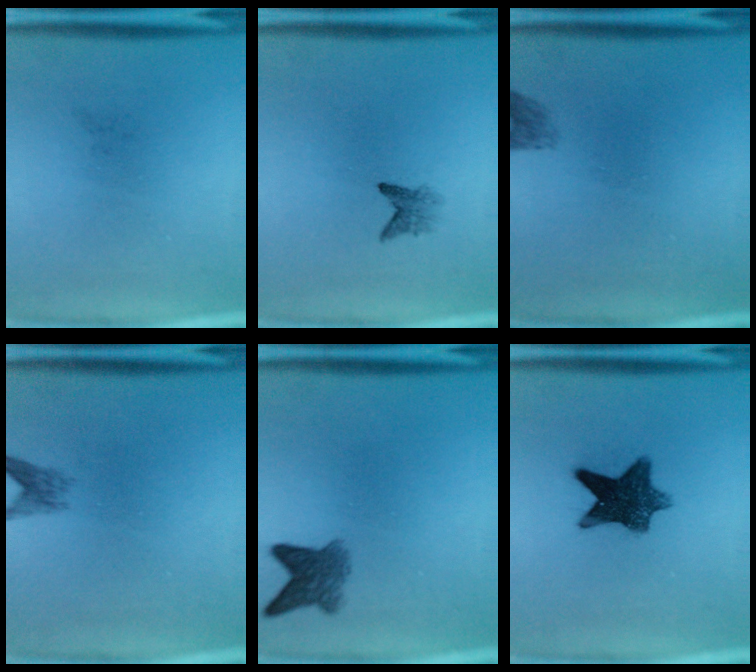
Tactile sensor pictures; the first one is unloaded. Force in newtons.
{"total": 1.8}
{"total": 1.7}
{"total": 1.9}
{"total": 4.3}
{"total": 10.1}